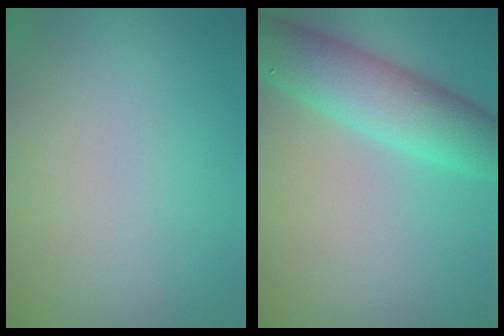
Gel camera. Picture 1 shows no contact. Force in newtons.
{"total": 6.9, "press": 6.9, "slide": 0.6}